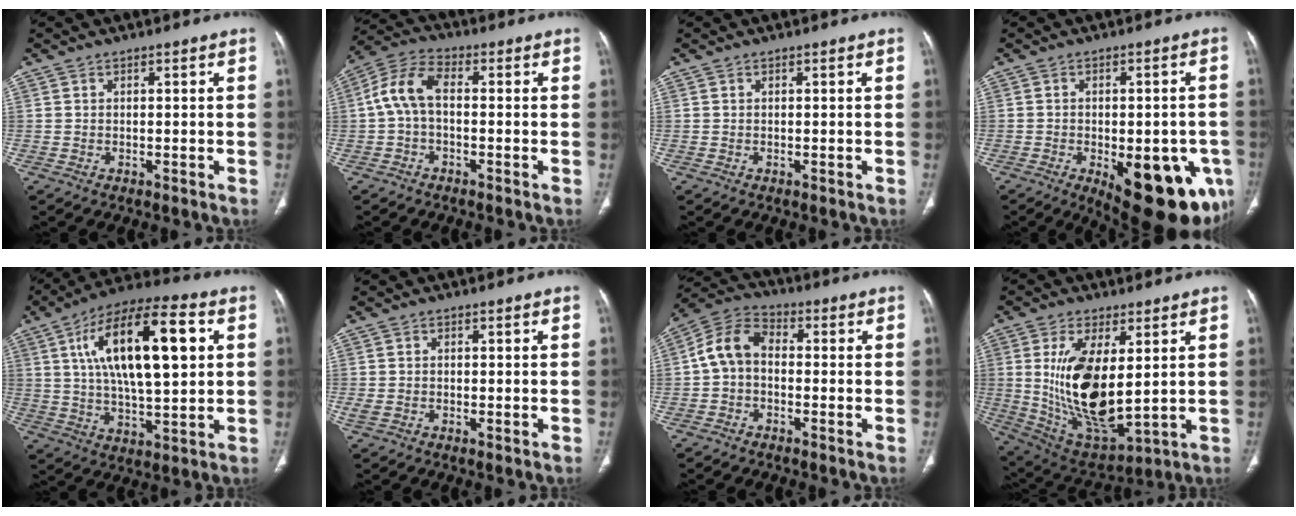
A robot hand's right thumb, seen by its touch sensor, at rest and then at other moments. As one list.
[{"total": 7.7, "force": [-0.2, 4.3, 6.4], "torque": [-0.129, 0.028, -0.015]}, {"total": 0.0}, {"total": 20.7, "force": [-7.7, 9.0, 16.9], "torque": [-0.152, 0.000, -0.081]}, {"total": 21.7, "force": [5.5, 8.1, 19.3], "torque": [-0.321, 0.007, 0.088]}, {"total": 1.5, "force": [-0.2, 0.8, 1.2], "torque": [-0.033, -0.003, -0.002]}, {"total": 8.0, "force": [-0.4, 5.7, 5.6], "torque": [-0.095, 0.029, -0.023]}, {"total": 18.0, "force": [2.6, 7.9, 15.9], "torque": [-0.293, -0.028, 0.070]}]